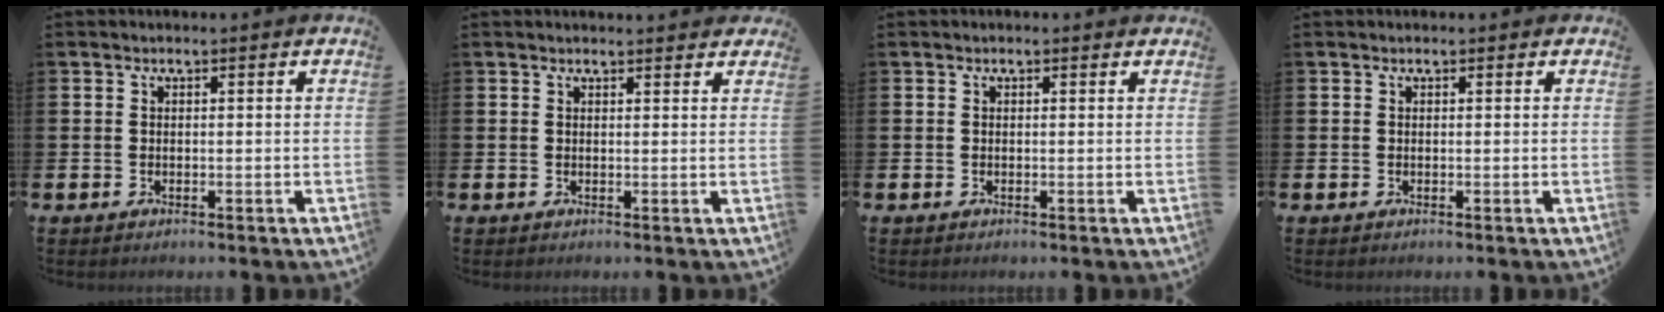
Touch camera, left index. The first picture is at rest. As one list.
[{"total": 1.2, "force": [1.2, 0.2, 0.1], "torque": [0.011, -0.005, 0.019]}, {"total": 0.0}, {"total": 0.0}]